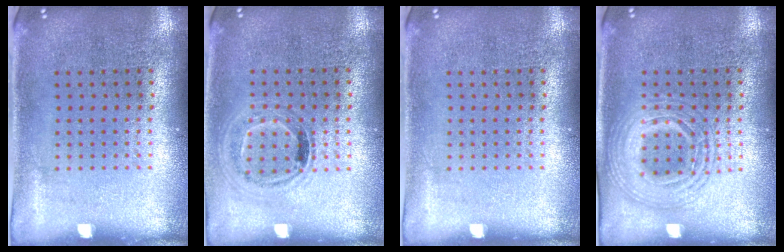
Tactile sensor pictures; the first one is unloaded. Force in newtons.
{"total": 1.0, "press": 0.9, "slide": 0.5}
{"total": 0.0}
{"total": 2.5, "press": 2.4, "slide": 0.2}